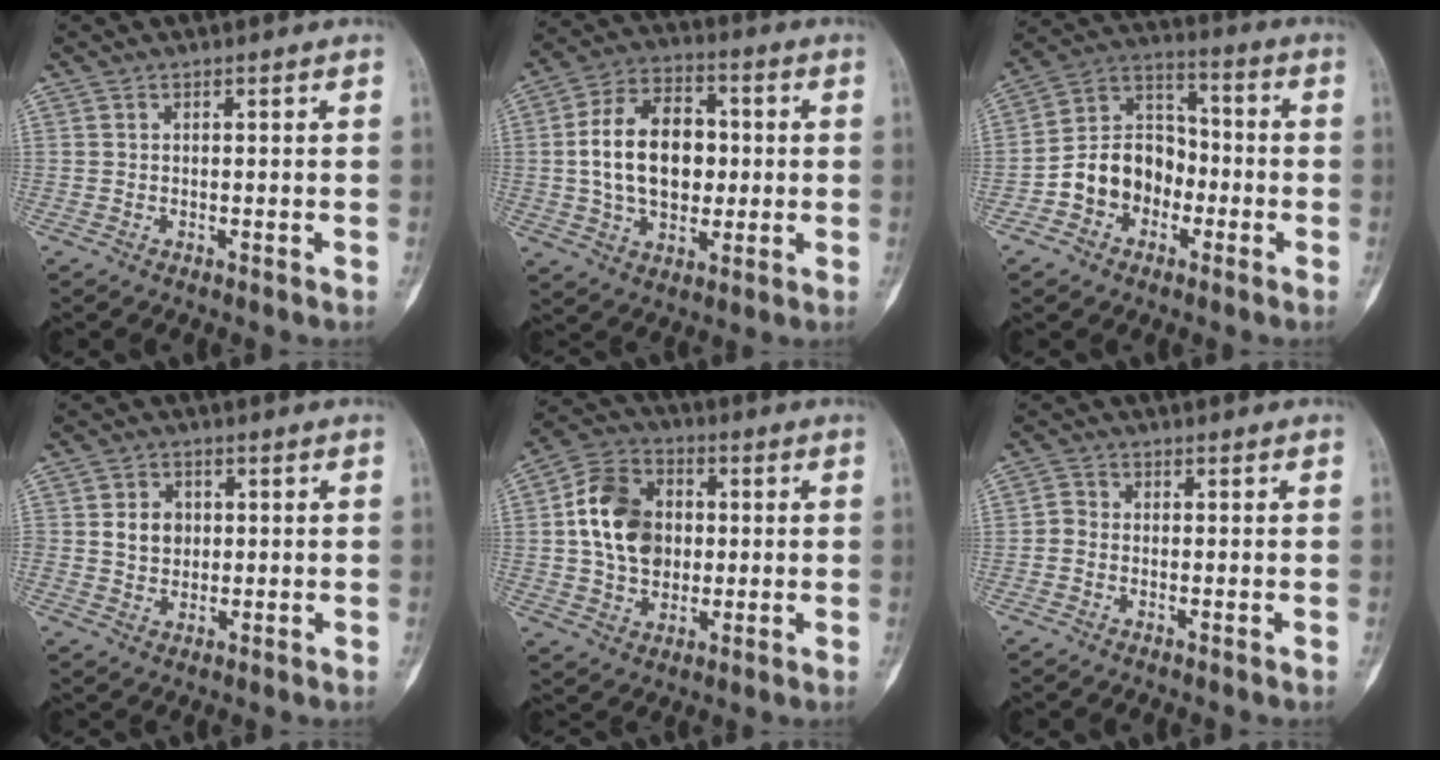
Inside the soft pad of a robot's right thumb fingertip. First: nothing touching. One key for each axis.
{"total": 15.8, "fx": 0.5, "fy": 10.6, "fz": 11.8, "tx": -0.178, "ty": 0.019, "tz": 0.009}
{"total": 12.2, "fx": -3.8, "fy": 9.8, "fz": 6.3, "tx": -0.072, "ty": 0.056, "tz": -0.077}
{"total": 5.2, "fx": 0.7, "fy": 4.3, "fz": 2.8, "tx": -0.026, "ty": 0.000, "tz": 0.013}
{"total": 14.6, "fx": 1.3, "fy": 11.5, "fz": 8.8, "tx": -0.130, "ty": 0.016, "tz": 0.020}
{"total": 1.9, "fx": -0.7, "fy": 1.5, "fz": 0.9, "tx": -0.010, "ty": 0.005, "tz": -0.022}